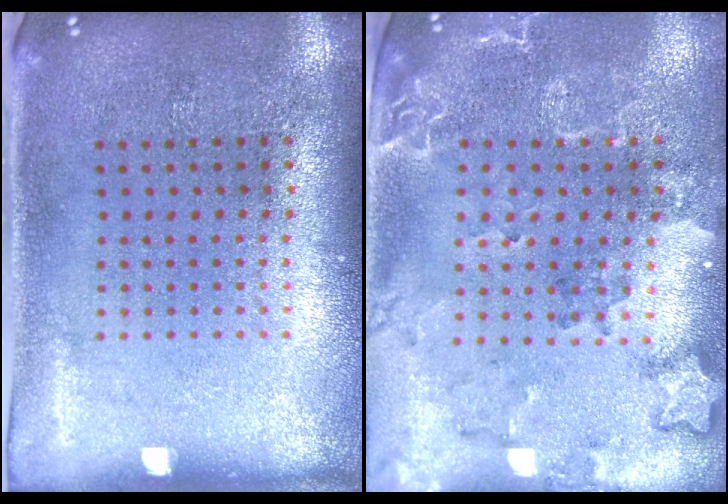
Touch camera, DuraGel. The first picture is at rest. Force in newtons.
{"total": 2.1, "press": 1.9, "slide": 0.9}